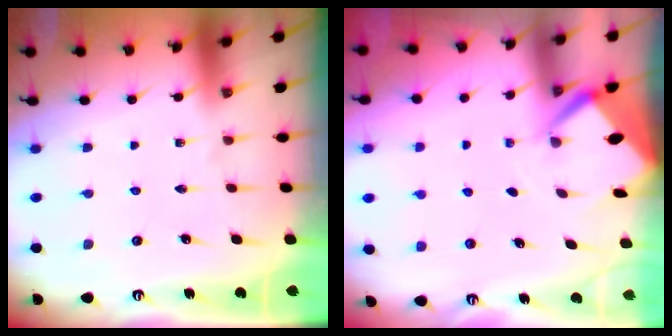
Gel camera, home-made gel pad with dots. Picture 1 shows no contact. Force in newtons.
{"total": 3.0, "press": 3.0, "slide": 0.2}